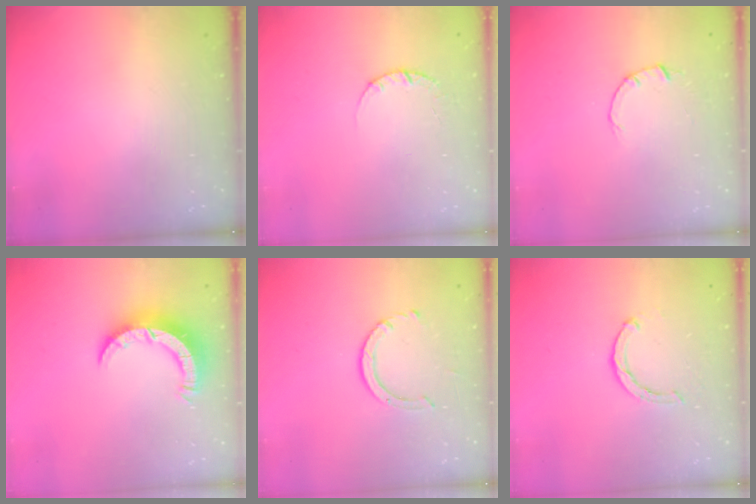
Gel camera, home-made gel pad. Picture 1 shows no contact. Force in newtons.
{"total": 2.4, "press": 2.4, "slide": 0.3}
{"total": 2.0, "press": 2.0, "slide": 0.3}
{"total": 8.0, "press": 7.9, "slide": 0.7}
{"total": 4.2, "press": 4.2, "slide": 0.3}
{"total": 2.4, "press": 2.4, "slide": 0.4}